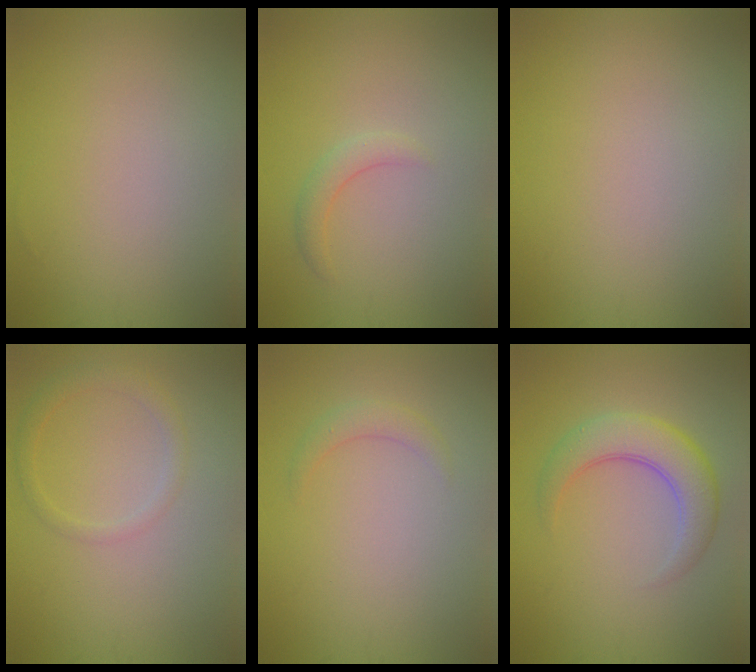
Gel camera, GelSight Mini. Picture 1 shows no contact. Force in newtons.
{"total": 1.5, "press": 1.5, "slide": 0.2}
{"total": 0.0}
{"total": 1.7, "press": 1.7, "slide": 0.1}
{"total": 1.4, "press": 1.4, "slide": 0.0}
{"total": 4.7, "press": 4.7, "slide": 0.3}